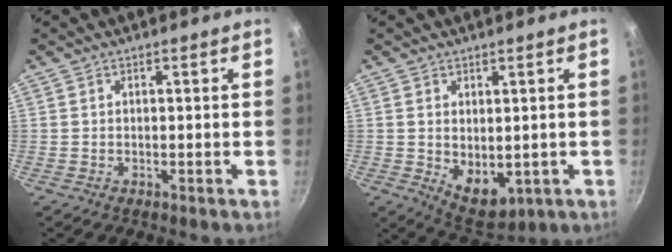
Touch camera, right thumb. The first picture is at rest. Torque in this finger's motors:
{"motor_torque": [-0.40, 0.31, 0.82, -0.10, 0.00]}